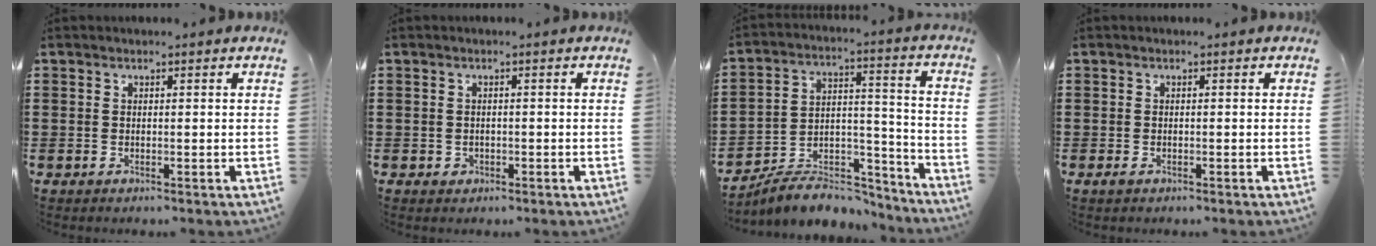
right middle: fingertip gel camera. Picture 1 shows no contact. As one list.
[{"total": 0.9, "force": [-0.2, 0.8, 0.3], "torque": [-0.010, 0.004, -0.005]}, {"total": 7.1, "force": [-6.5, 2.4, 1.7], "torque": [-0.032, 0.010, -0.127]}, {"total": 0.7, "force": [-0.4, 0.4, 0.4], "torque": [-0.008, -0.002, -0.008]}]